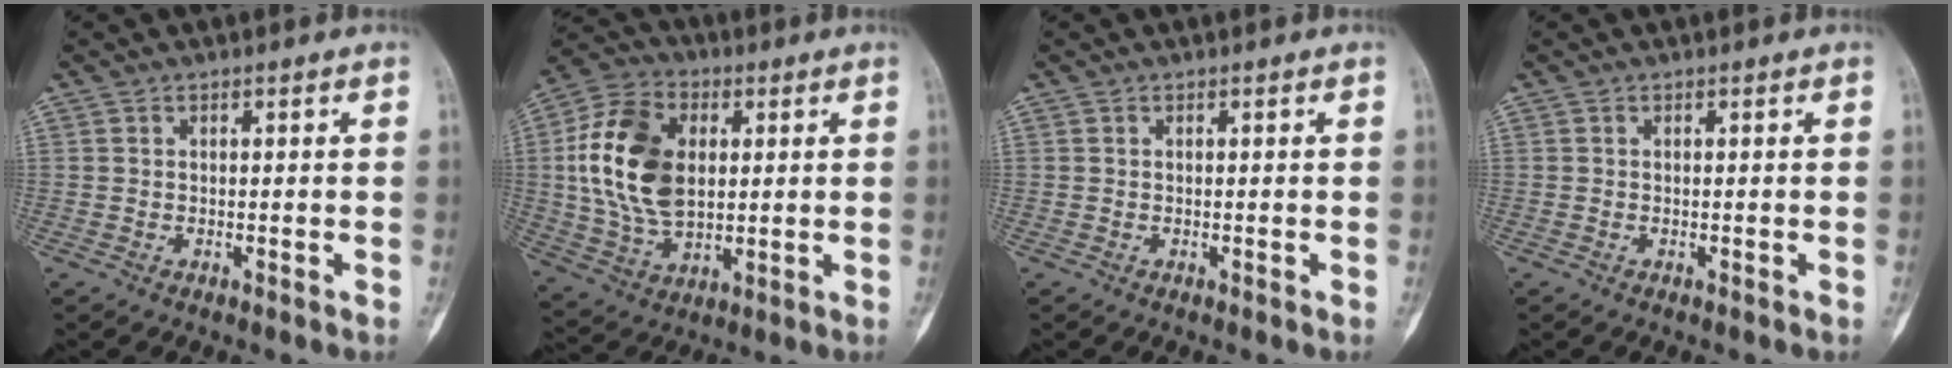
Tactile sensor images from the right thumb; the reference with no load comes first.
{"total": 18.0, "force": [2.5, 11.8, 13.3], "torque": [-0.238, 0.001, 0.049]}
{"total": 0.0}
{"total": 0.0}